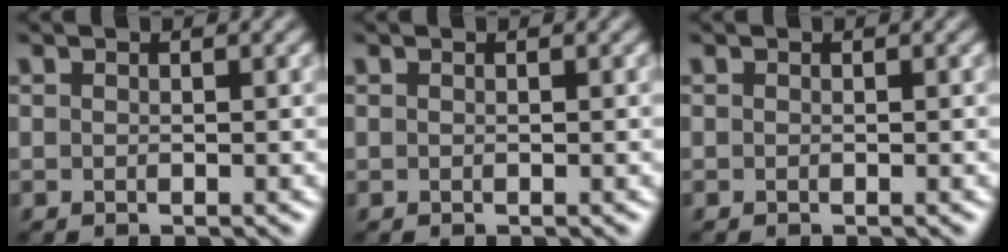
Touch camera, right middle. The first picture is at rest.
{"total": 0.0}
{"total": 0.0}